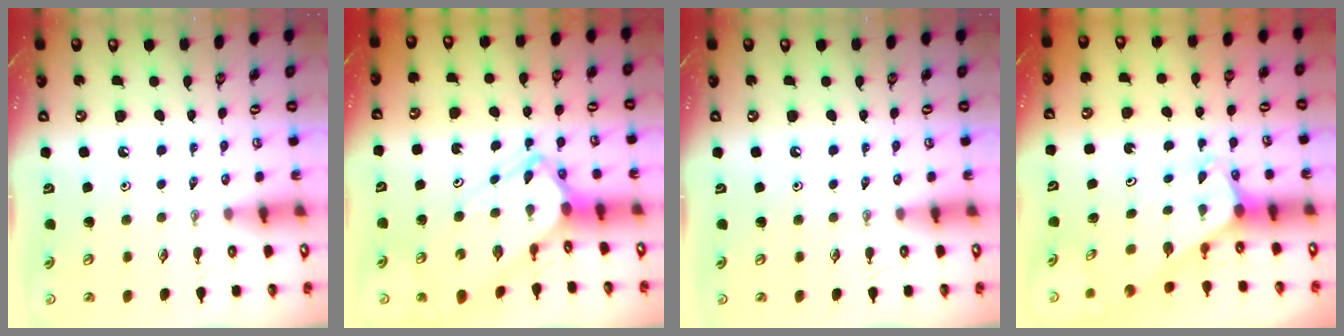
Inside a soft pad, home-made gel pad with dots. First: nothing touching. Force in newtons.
{"total": 6.3, "press": 6.2, "slide": 0.5}
{"total": 0.0}
{"total": 1.9, "press": 1.9, "slide": 0.1}